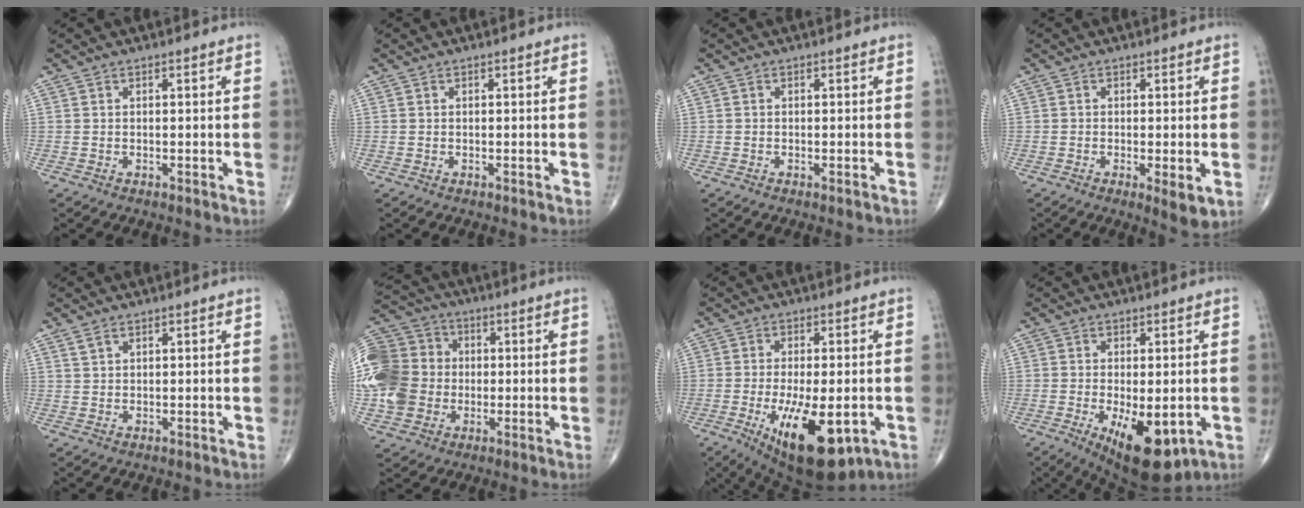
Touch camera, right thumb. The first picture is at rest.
{"total": 0.0}
{"total": 0.5, "force": [-0.3, 0.1, 0.4], "torque": [-0.010, -0.001, -0.005]}
{"total": 4.4, "force": [-1.1, 1.2, 4.1], "torque": [-0.066, -0.013, -0.020]}
{"total": 1.4, "force": [1.0, 0.7, 0.7], "torque": [-0.015, 0.004, 0.021]}
{"total": 18.9, "force": [-1.2, 16.1, 10.0], "torque": [-0.218, 0.029, -0.022]}
{"total": 16.3, "force": [-5.6, 6.5, 13.8], "torque": [-0.221, -0.013, -0.068]}
{"total": 12.8, "force": [-4.3, 5.6, 10.7], "torque": [-0.156, -0.013, -0.049]}